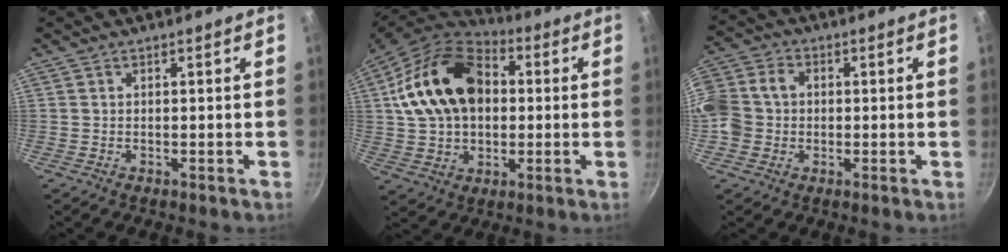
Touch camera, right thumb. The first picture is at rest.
{"total": 21.3, "force": [3.3, 15.0, 14.7], "torque": [-0.243, 0.025, 0.050]}
{"total": 12.2, "force": [0.2, 10.3, 6.6], "torque": [-0.149, 0.026, -0.010]}